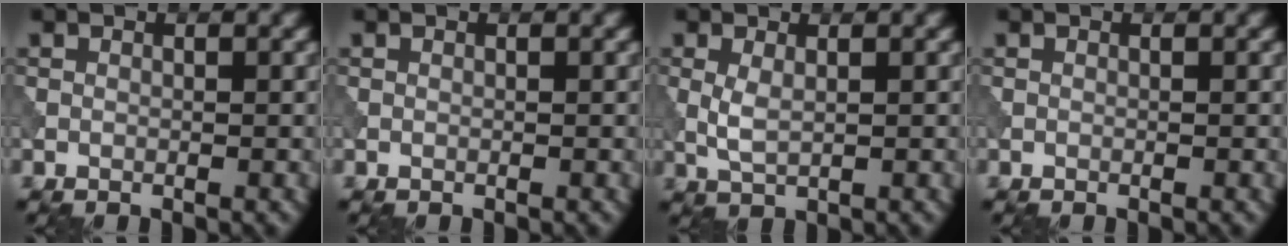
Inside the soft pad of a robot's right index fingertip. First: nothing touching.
{"total": 0.0}
{"total": 2.0, "force": [0.3, 0.8, 1.7], "torque": [-0.045, -0.001, 0.007]}
{"total": 0.0}